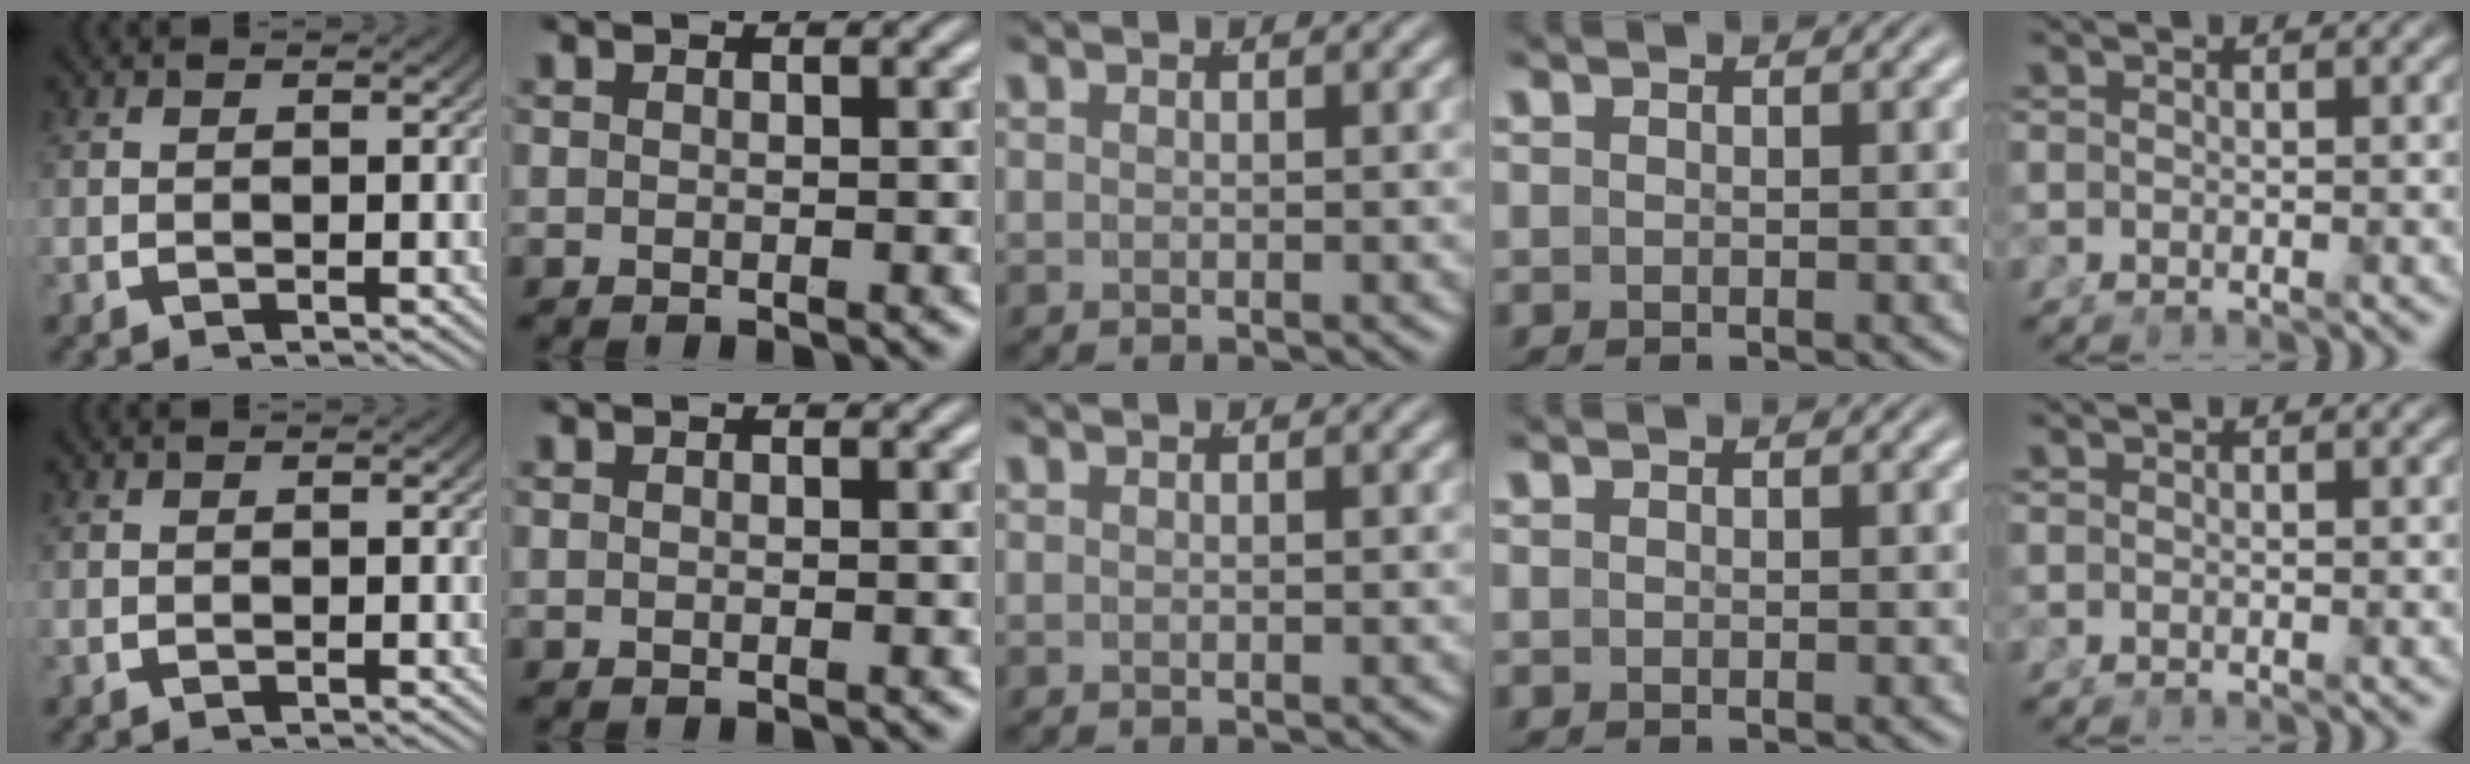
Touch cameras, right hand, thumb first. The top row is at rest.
{}